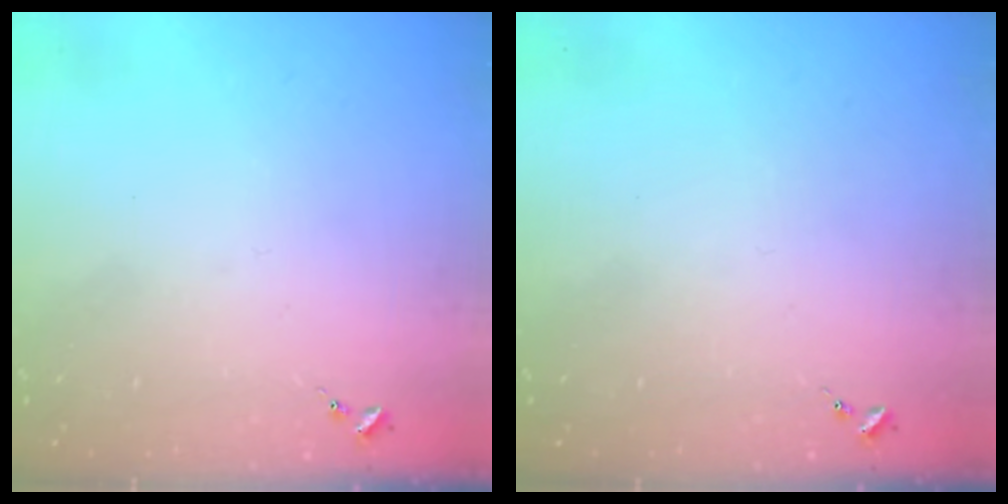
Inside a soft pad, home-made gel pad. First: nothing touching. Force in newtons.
{"total": 0.0}